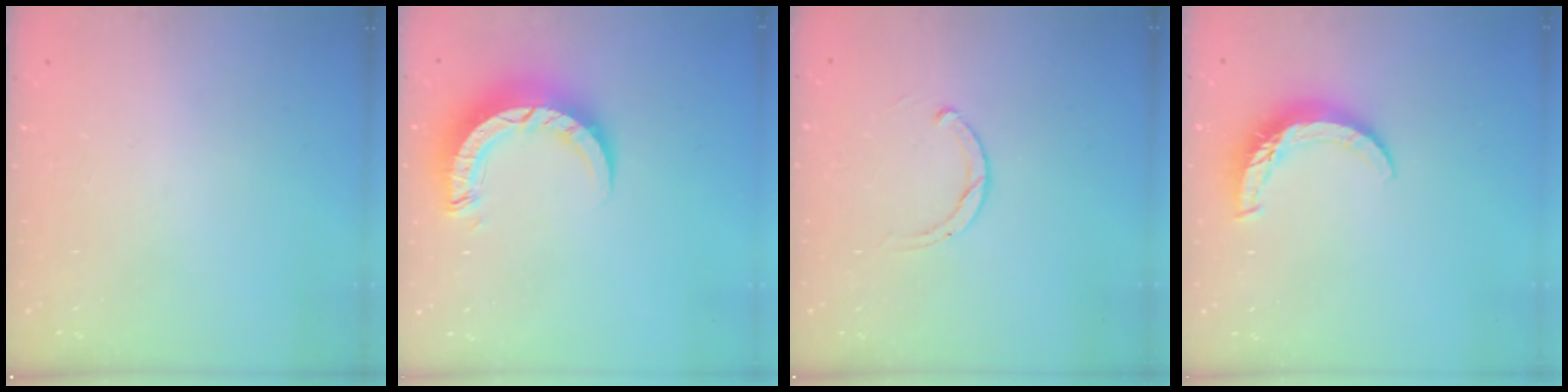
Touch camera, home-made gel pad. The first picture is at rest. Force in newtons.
{"total": 8.8, "press": 8.8, "slide": 0.8}
{"total": 1.9, "press": 1.9, "slide": 0.2}
{"total": 8.6, "press": 8.5, "slide": 0.8}